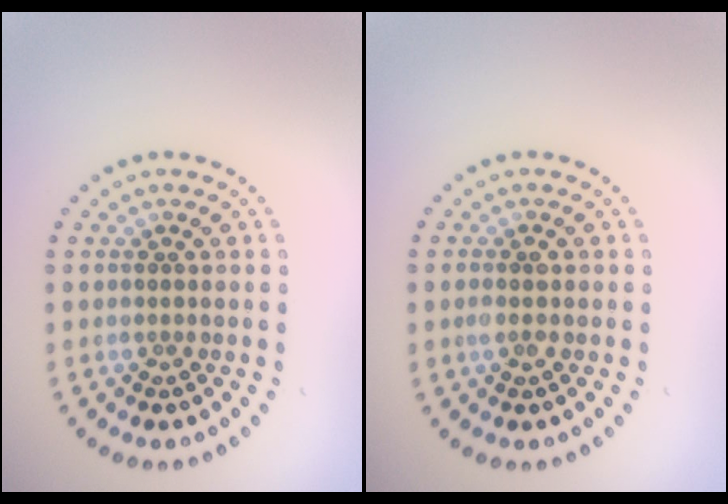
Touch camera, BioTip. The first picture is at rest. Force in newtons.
{"total": 1.1, "press": 1.1, "slide": 0.1}